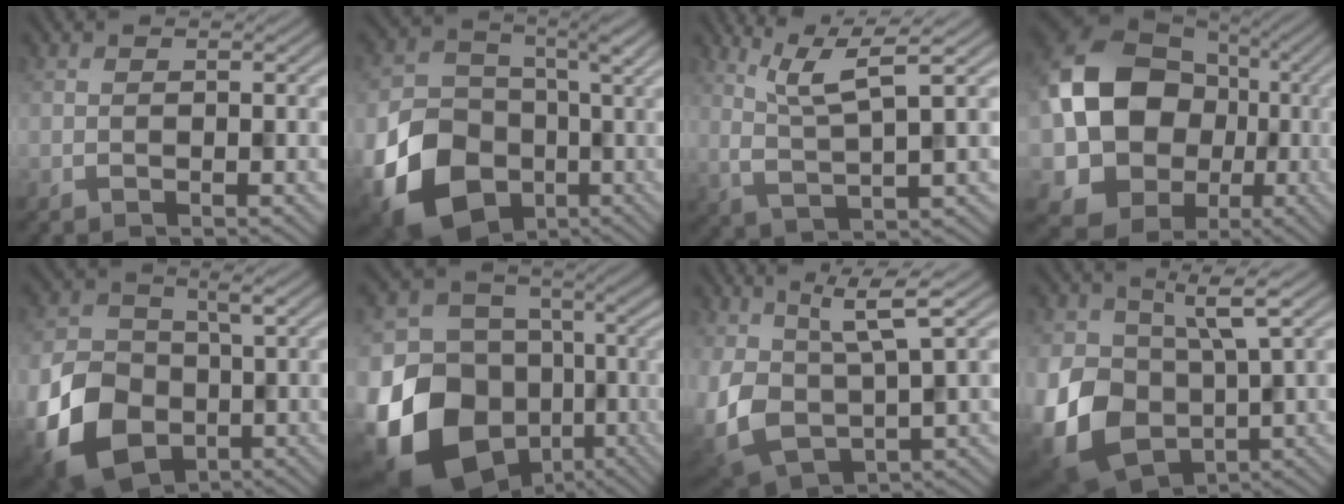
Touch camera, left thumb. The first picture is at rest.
{"total": 15.4, "force": [-6.0, 12.0, 7.6], "torque": [-0.178, -0.037, -0.101]}
{"total": 6.8, "force": [4.4, 1.0, 5.1], "torque": [-0.106, 0.009, 0.093]}
{"total": 15.2, "force": [-0.7, 13.1, 7.6], "torque": [-0.157, -0.022, -0.013]}
{"total": 11.6, "force": [-4.5, 8.5, 6.5], "torque": [-0.147, -0.039, -0.078]}
{"total": 19.9, "force": [-7.8, 16.5, 7.9], "torque": [-0.204, -0.052, -0.130]}
{"total": 9.3, "force": [2.6, 4.7, 7.6], "torque": [-0.190, -0.014, 0.057]}
{"total": 12.3, "force": [-0.5, 8.1, 9.2], "torque": [-0.221, -0.032, -0.003]}